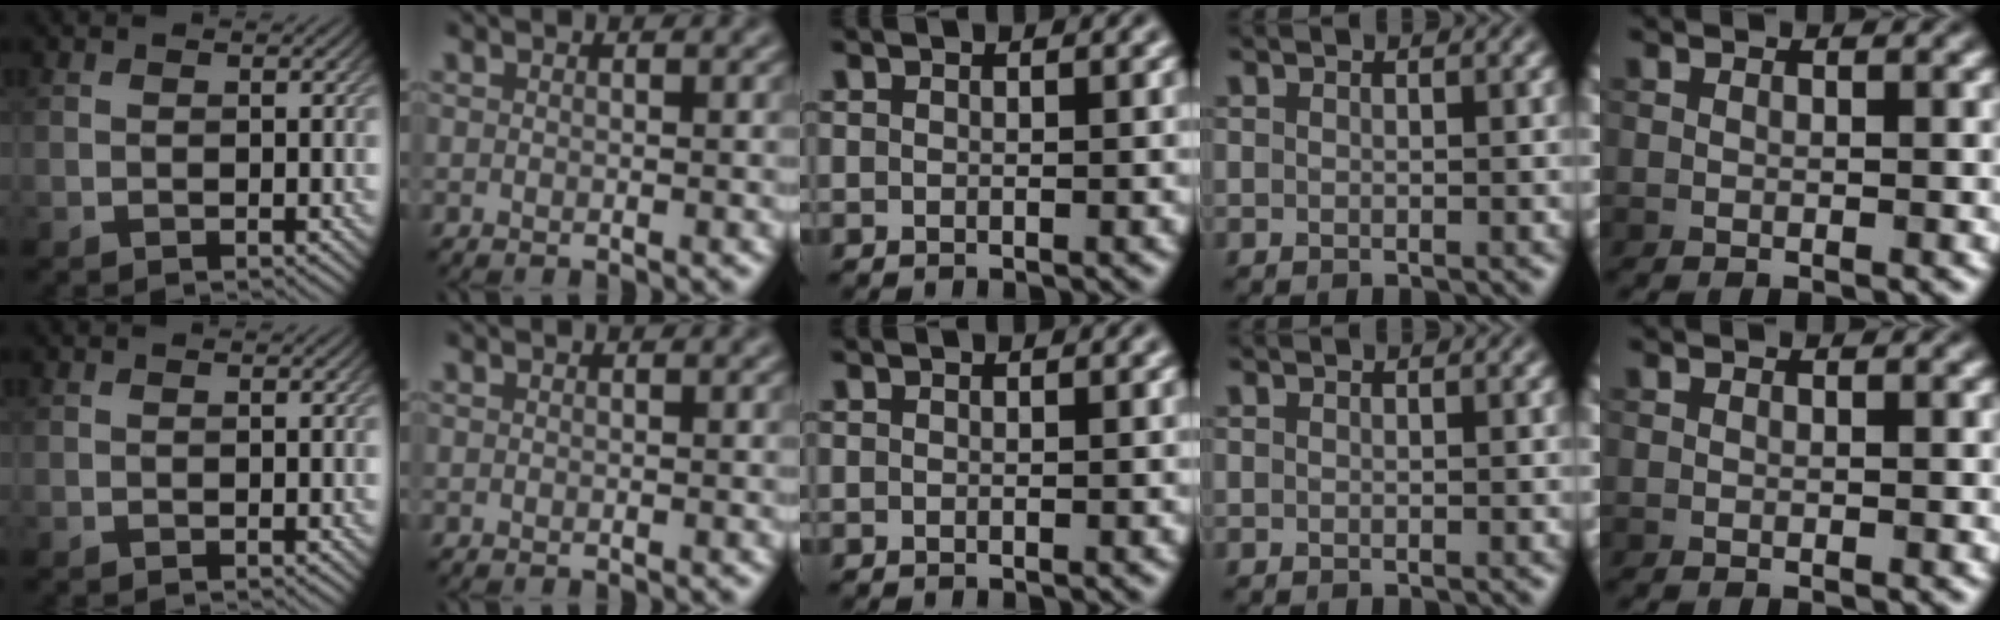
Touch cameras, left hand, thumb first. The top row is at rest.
{}